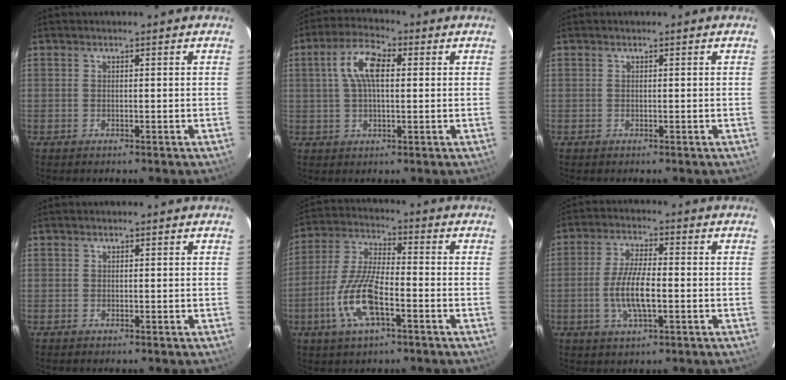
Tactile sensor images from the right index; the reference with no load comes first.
{"total": 8.0, "force": [1.6, 3.5, 7.0], "torque": [-0.138, 0.020, 0.029]}
{"total": 0.0}
{"total": 0.5, "force": [0.0, 0.5, -0.1], "torque": [0.004, 0.003, -0.001]}
{"total": 12.3, "force": [-4.8, 3.9, 10.7], "torque": [-0.231, -0.004, -0.094]}
{"total": 8.5, "force": [-1.8, 2.5, 7.9], "torque": [-0.159, -0.003, -0.035]}